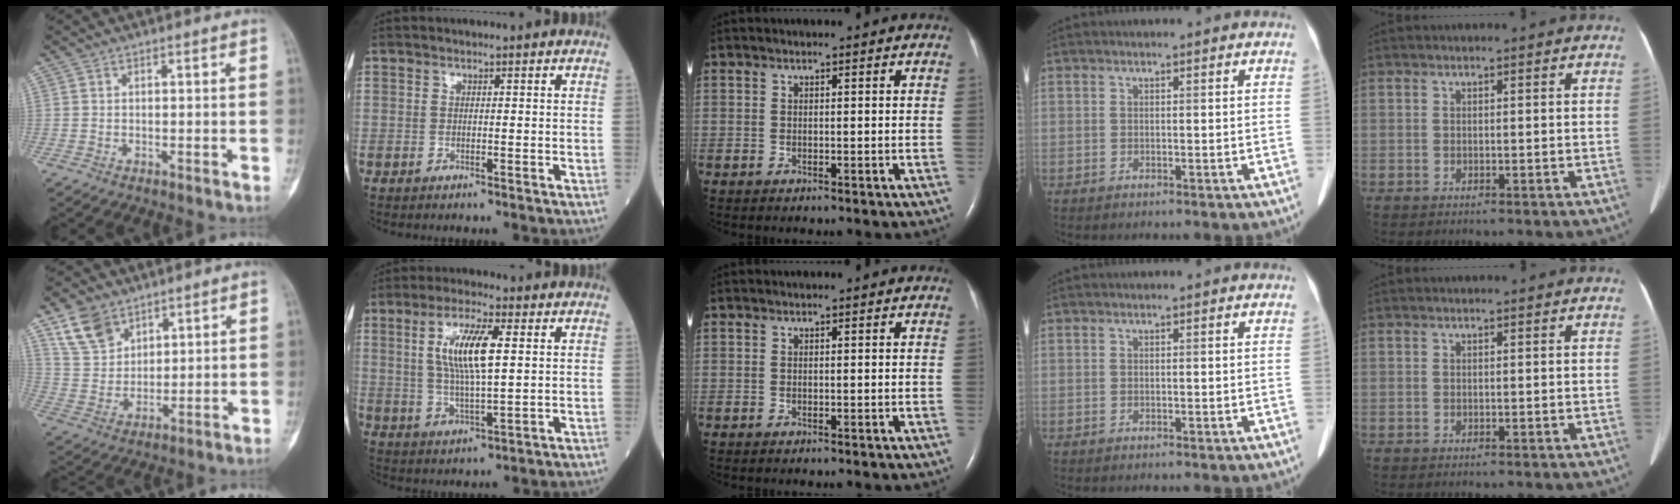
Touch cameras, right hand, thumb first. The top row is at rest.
{"thumb": {"total": 9.2, "force": [6.1, 5.9, 3.6], "torque": [-0.053, -0.023, 0.128]}, "index": {"total": 10.0, "force": [2.4, 1.9, 9.5], "torque": [-0.185, 0.003, 0.047]}}